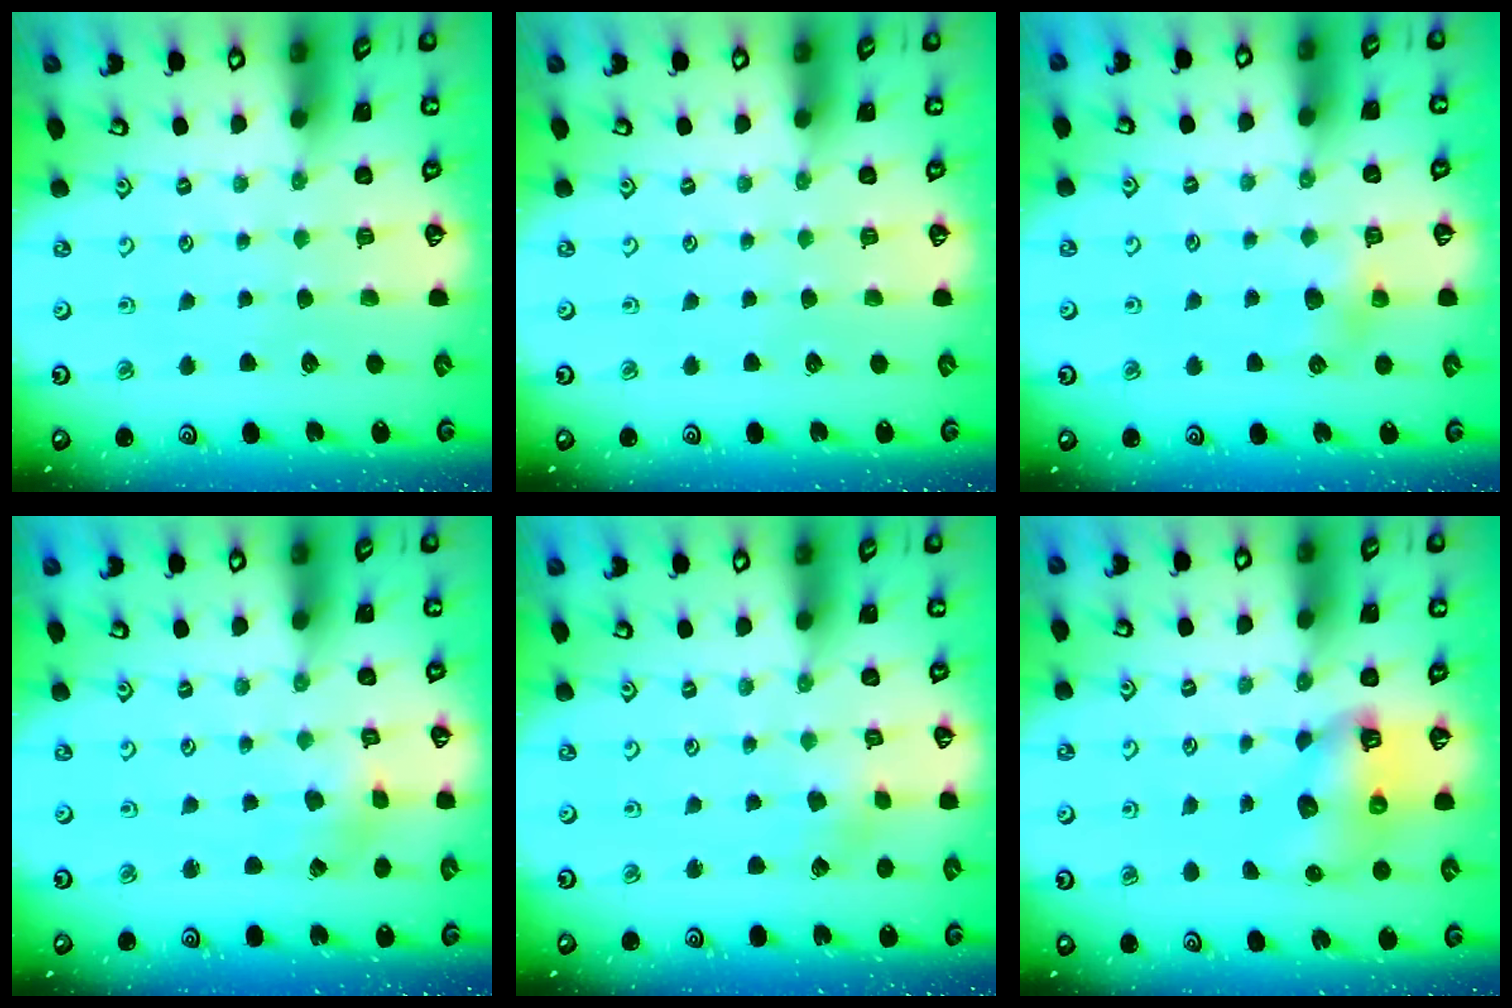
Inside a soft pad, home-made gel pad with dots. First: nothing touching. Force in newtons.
{"total": 0.0}
{"total": 5.4, "press": 5.3, "slide": 0.5}
{"total": 1.4, "press": 1.4, "slide": 0.4}
{"total": 2.1, "press": 2.1, "slide": 0.2}
{"total": 8.2, "press": 8.1, "slide": 1.3}